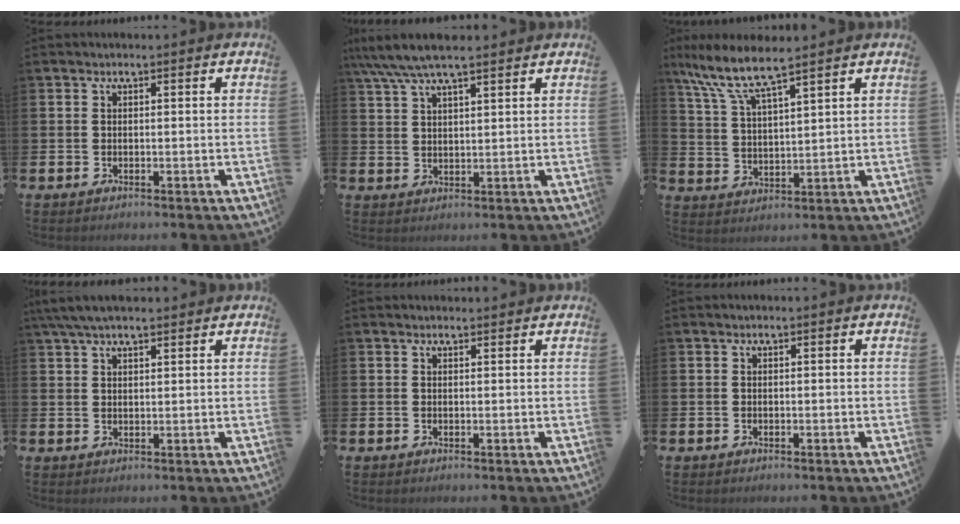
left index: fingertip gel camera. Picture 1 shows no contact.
{"total": 6.4, "force": [5.4, 1.4, 3.1], "torque": [-0.068, -0.012, 0.096]}
{"total": 7.2, "force": [6.2, 0.7, 3.6], "torque": [-0.093, -0.027, 0.106]}
{"total": 4.6, "force": [3.8, 1.2, 2.2], "torque": [-0.045, -0.006, 0.070]}
{"total": 0.8, "force": [0.8, 0.1, 0.1], "torque": [0.007, -0.002, 0.012]}
{"total": 0.0}